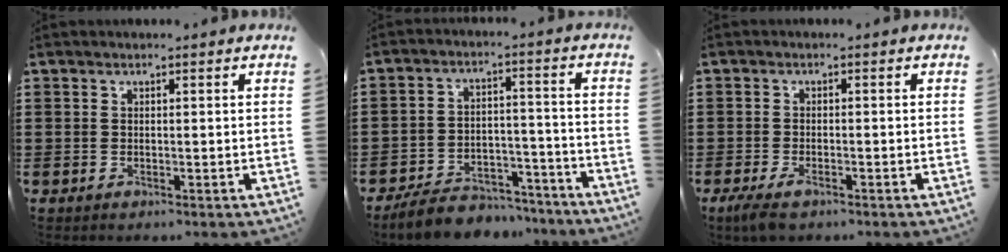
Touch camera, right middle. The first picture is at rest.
{"total": 7.0, "force": [-6.7, 1.9, 0.8], "torque": [-0.012, 0.021, -0.132]}
{"total": 2.4, "force": [-1.6, 0.6, 1.7], "torque": [-0.052, -0.009, -0.035]}